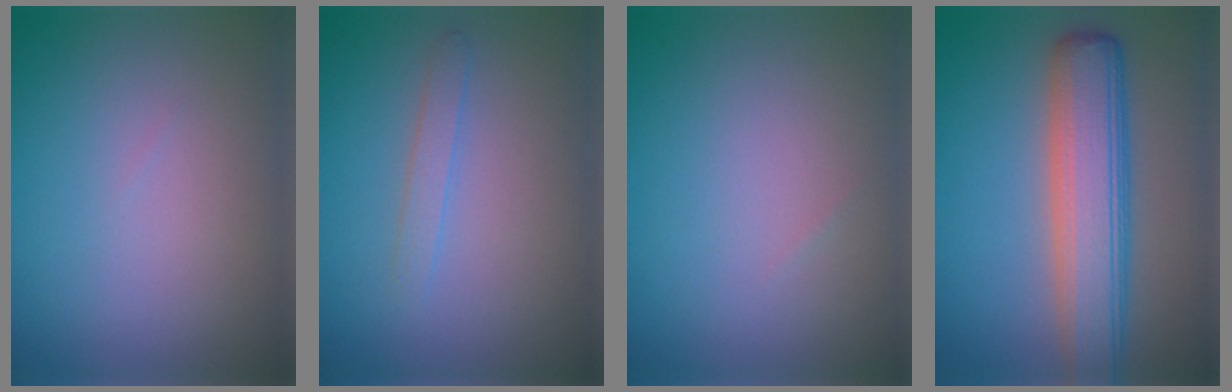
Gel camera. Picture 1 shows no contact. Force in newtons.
{"total": 1.3, "press": 1.3, "slide": 0.1}
{"total": 0.0}
{"total": 7.3, "press": 7.3, "slide": 0.4}